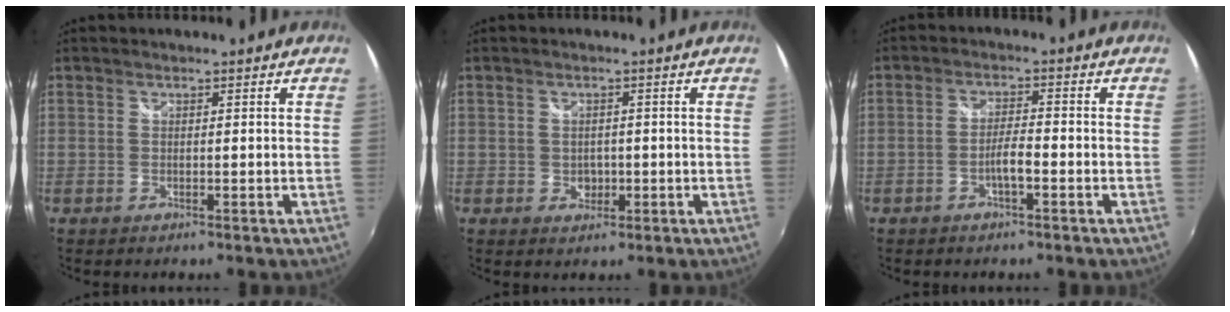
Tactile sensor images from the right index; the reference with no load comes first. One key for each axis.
{"total": 2.8, "fx": -0.5, "fy": 2.4, "fz": 1.4, "tx": -0.023, "ty": -0.001, "tz": -0.005}
{"total": 3.2, "fx": -1.6, "fy": 0.5, "fz": 2.7, "tx": -0.056, "ty": 0.004, "tz": -0.030}